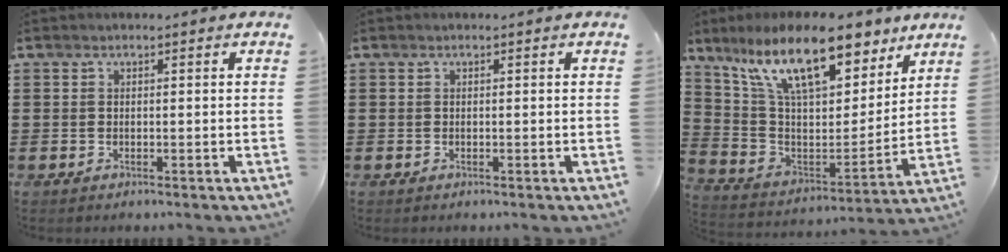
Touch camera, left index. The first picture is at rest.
{"total": 0.0}
{"total": 16.7, "force": [11.2, 5.6, 11.1], "torque": [-0.229, -0.043, 0.196]}